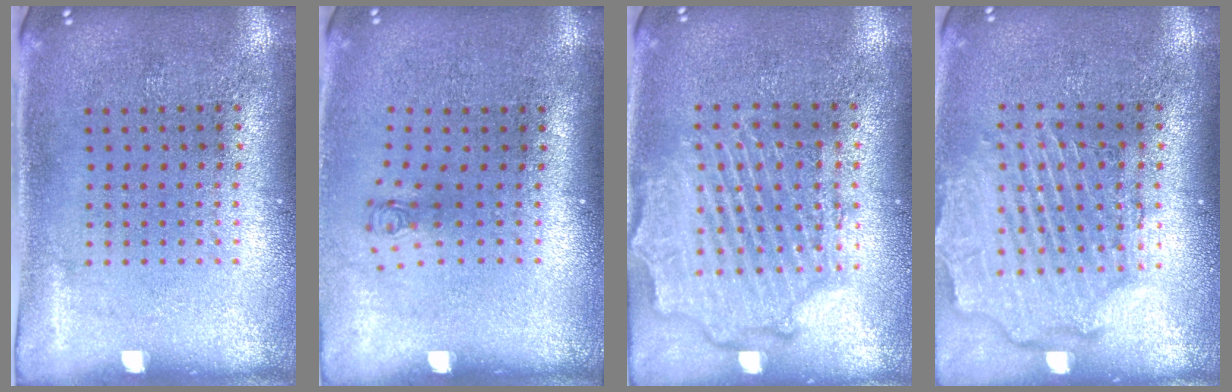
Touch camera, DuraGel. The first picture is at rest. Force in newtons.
{"total": 0.8, "press": 0.4, "slide": 0.7}
{"total": 2.4, "press": 2.2, "slide": 0.8}
{"total": 2.6, "press": 2.2, "slide": 1.3}